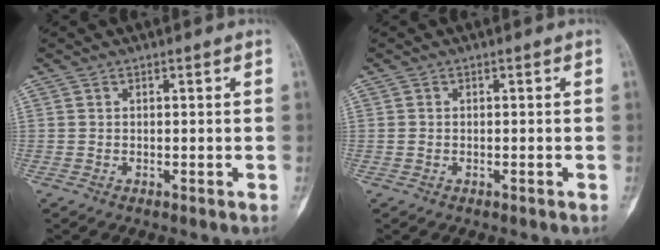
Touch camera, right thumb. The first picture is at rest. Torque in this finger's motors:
{"motor_torque": [-0.31, 0.18, -0.29, 0.06, 0.02]}